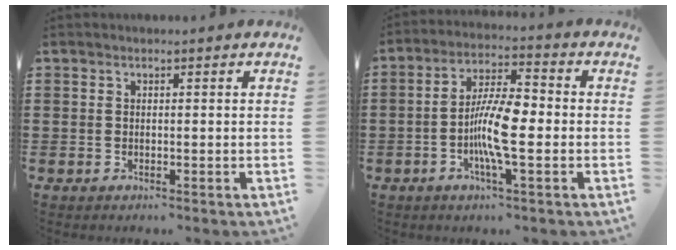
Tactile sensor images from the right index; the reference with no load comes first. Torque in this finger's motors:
{"motor_torque": [2.14, 0.00, 0.39, 0.21]}